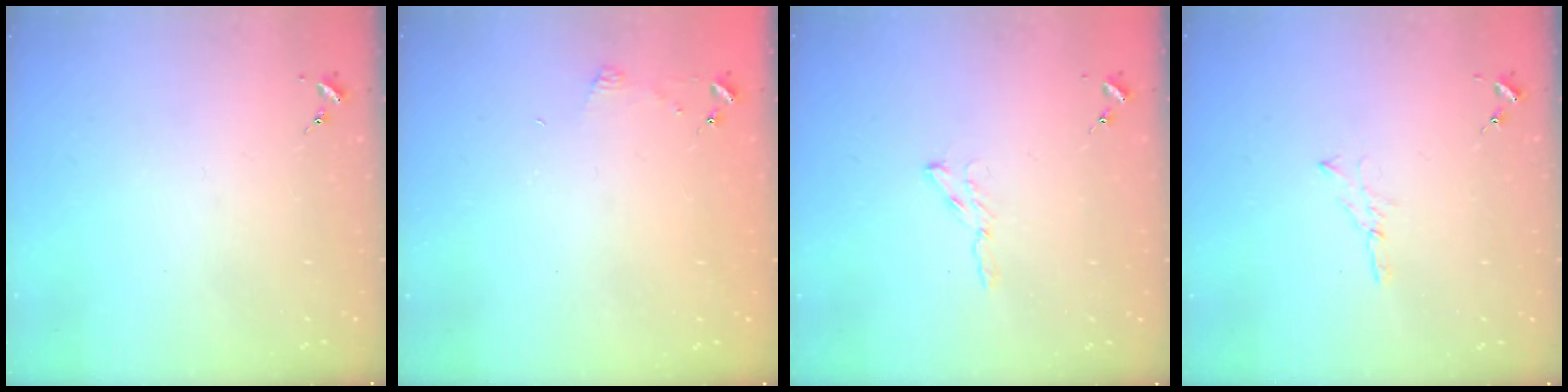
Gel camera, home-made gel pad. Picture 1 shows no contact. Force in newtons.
{"total": 3.9, "press": 3.9, "slide": 0.4}
{"total": 3.9, "press": 3.8, "slide": 0.5}
{"total": 3.5, "press": 3.5, "slide": 0.4}